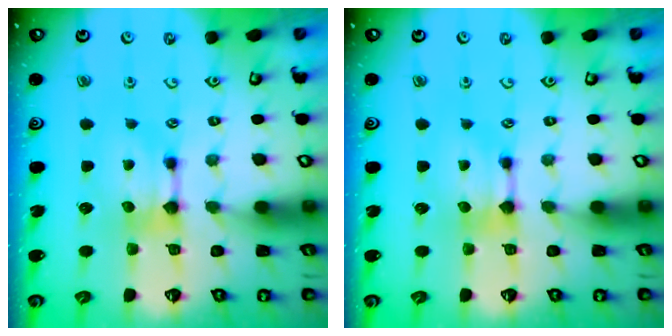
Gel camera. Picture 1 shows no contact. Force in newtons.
{"total": 0.6, "press": 0.1, "slide": 0.6}